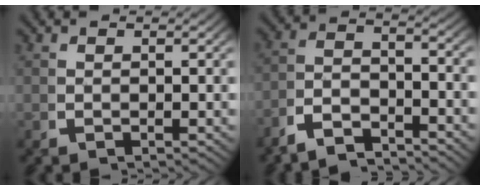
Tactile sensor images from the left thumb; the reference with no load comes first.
{"total": 4.6, "force": [-2.9, 2.1, 2.9], "torque": [-0.048, -0.014, -0.055]}